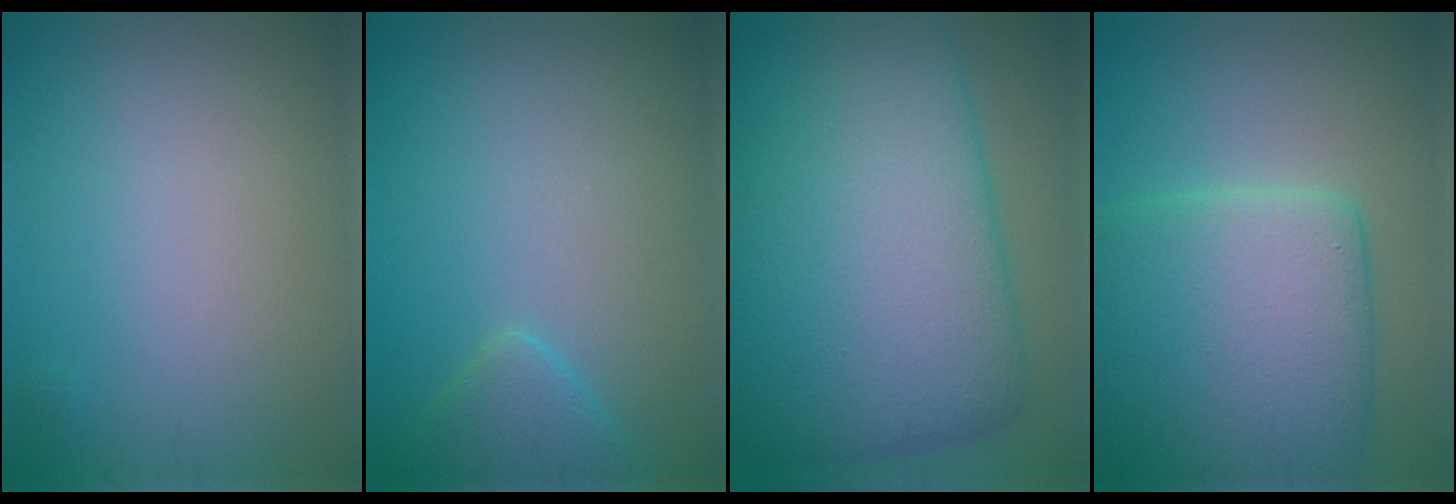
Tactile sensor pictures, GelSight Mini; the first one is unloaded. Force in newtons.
{"total": 2.5, "press": 2.4, "slide": 0.2}
{"total": 16.9, "press": 16.9, "slide": 0.5}
{"total": 10.7, "press": 10.7, "slide": 0.5}